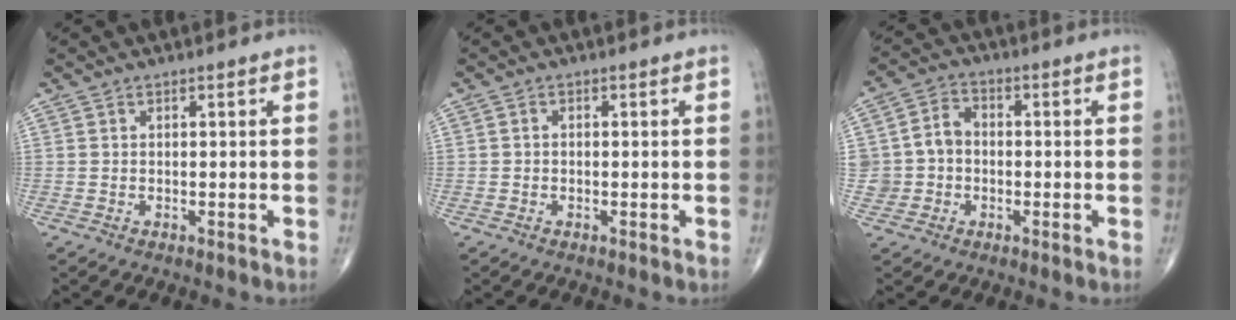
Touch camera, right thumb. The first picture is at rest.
{"total": 0.6, "force": [-0.1, 0.5, 0.3], "torque": [-0.003, 0.002, -0.006]}
{"total": 6.8, "force": [-0.8, 6.1, 2.9], "torque": [-0.034, 0.027, -0.019]}